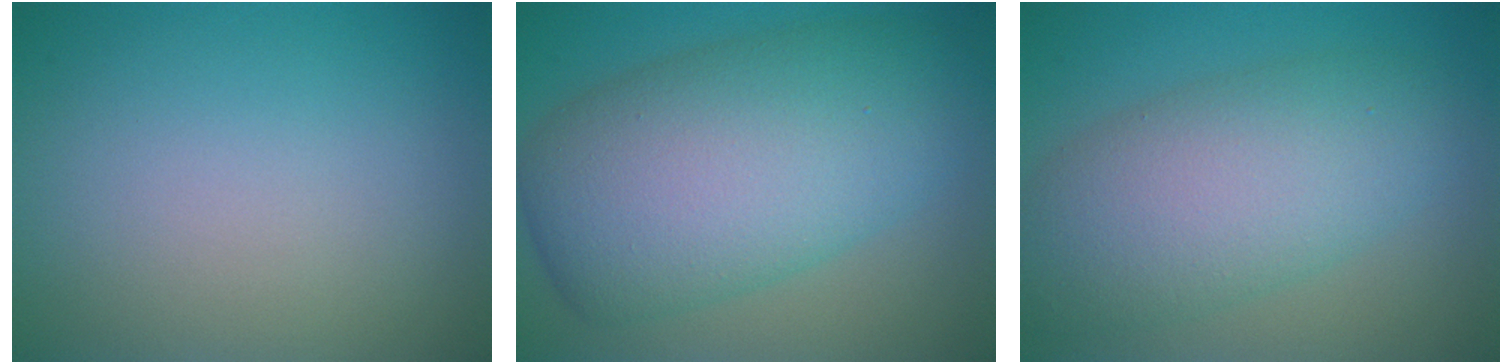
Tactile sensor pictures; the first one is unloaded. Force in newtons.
{"total": 11.6, "press": 11.6, "slide": 0.3}
{"total": 7.8, "press": 7.8, "slide": 0.2}